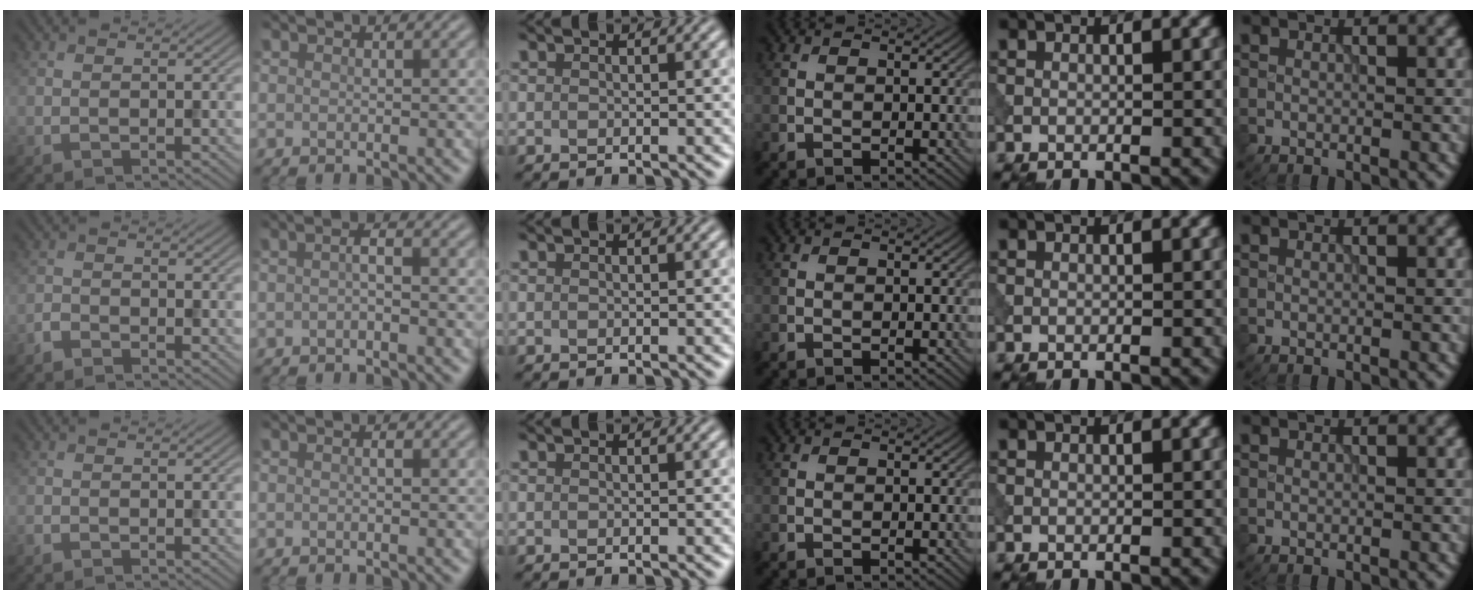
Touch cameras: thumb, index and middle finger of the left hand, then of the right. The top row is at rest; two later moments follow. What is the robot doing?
{"motion": "dispense", "object": "pipette"}